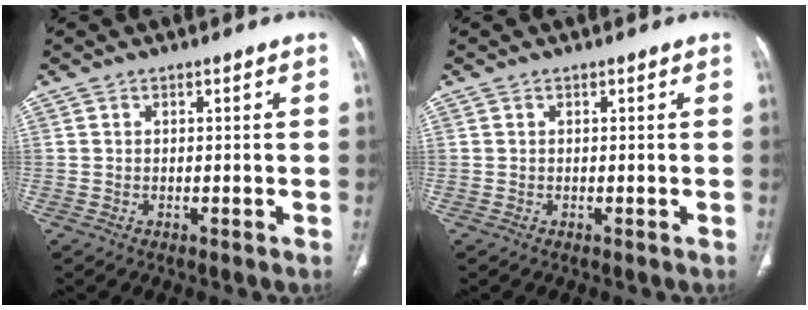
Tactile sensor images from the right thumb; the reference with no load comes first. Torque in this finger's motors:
{"motor_torque": [0.07, 0.07, -0.01, 0.01, 0.00]}